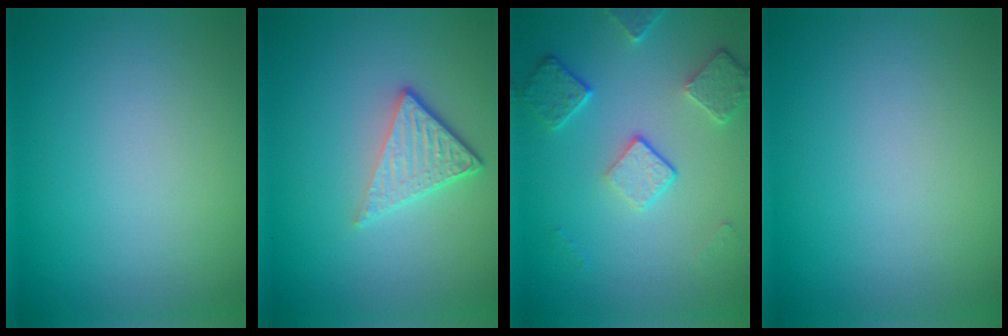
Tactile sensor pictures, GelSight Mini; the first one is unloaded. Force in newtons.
{"total": 3.7, "press": 2.7, "slide": 2.6}
{"total": 4.1, "press": 3.2, "slide": 2.7}
{"total": 0.0}